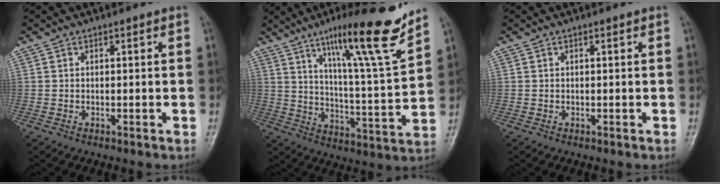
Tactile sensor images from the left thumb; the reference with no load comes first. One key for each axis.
{"total": 18.6, "fx": 12.7, "fy": 1.3, "fz": 13.5, "tx": -0.188, "ty": -0.073, "tz": 0.200}
{"total": 0.0}